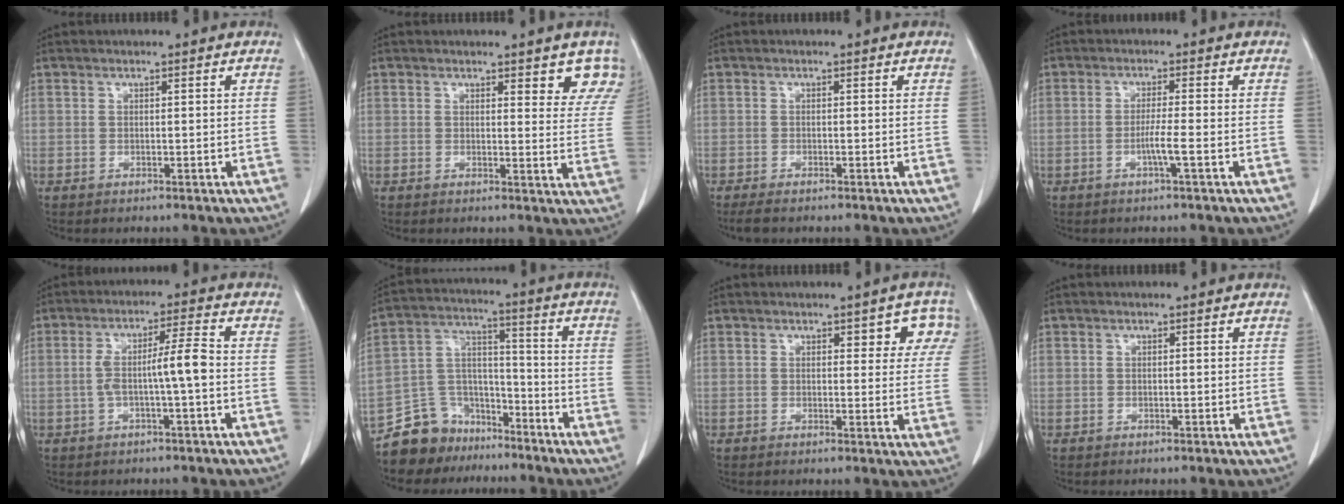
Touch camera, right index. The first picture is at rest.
{"total": 6.5, "force": [5.3, 2.0, 3.2], "torque": [-0.016, -0.020, 0.044]}
{"total": 2.4, "force": [-2.0, 0.2, 1.2], "torque": [-0.020, -0.007, -0.032]}
{"total": 2.8, "force": [-1.1, -0.6, 2.6], "torque": [-0.048, -0.003, -0.022]}
{"total": 6.0, "force": [-1.0, 0.0, 5.9], "torque": [-0.110, 0.018, -0.015]}
{"total": 10.5, "force": [-8.5, 6.1, 1.1], "torque": [-0.030, 0.051, -0.153]}
{"total": 5.0, "force": [2.6, 2.3, 3.6], "torque": [-0.019, 0.006, 0.024]}
{"total": 0.0}